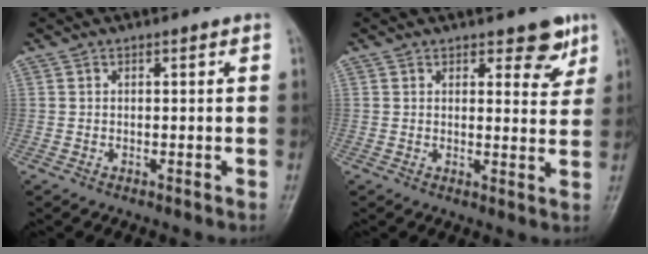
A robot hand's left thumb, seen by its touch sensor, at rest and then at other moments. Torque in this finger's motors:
{"motor_torque": [-0.12, -0.10, 0.23, -0.04, 0.02]}